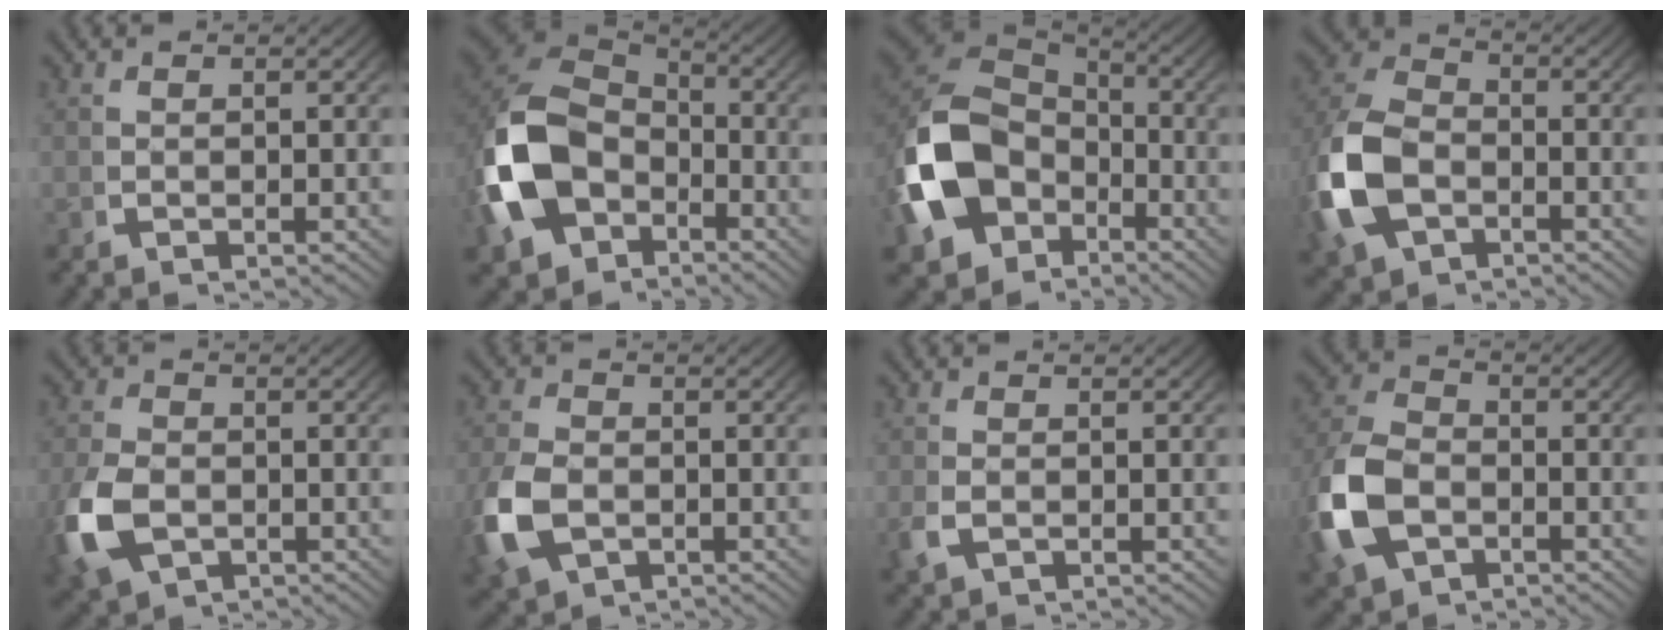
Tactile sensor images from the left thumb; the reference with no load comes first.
{"total": 12.8, "force": [-1.9, 9.4, 8.5], "torque": [-0.209, -0.037, -0.015]}
{"total": 14.6, "force": [-2.1, 10.9, 9.5], "torque": [-0.230, -0.048, -0.015]}
{"total": 10.2, "force": [-2.3, 7.5, 6.5], "torque": [-0.179, -0.033, -0.021]}
{"total": 6.6, "force": [-2.1, 4.7, 4.1], "torque": [-0.123, -0.028, -0.021]}
{"total": 6.4, "force": [-1.9, 4.6, 4.0], "torque": [-0.119, -0.024, -0.021]}
{"total": 1.8, "force": [-0.6, 1.4, 1.0], "torque": [-0.037, -0.009, -0.003]}
{"total": 8.9, "force": [-2.3, 6.5, 5.6], "torque": [-0.160, -0.031, -0.023]}